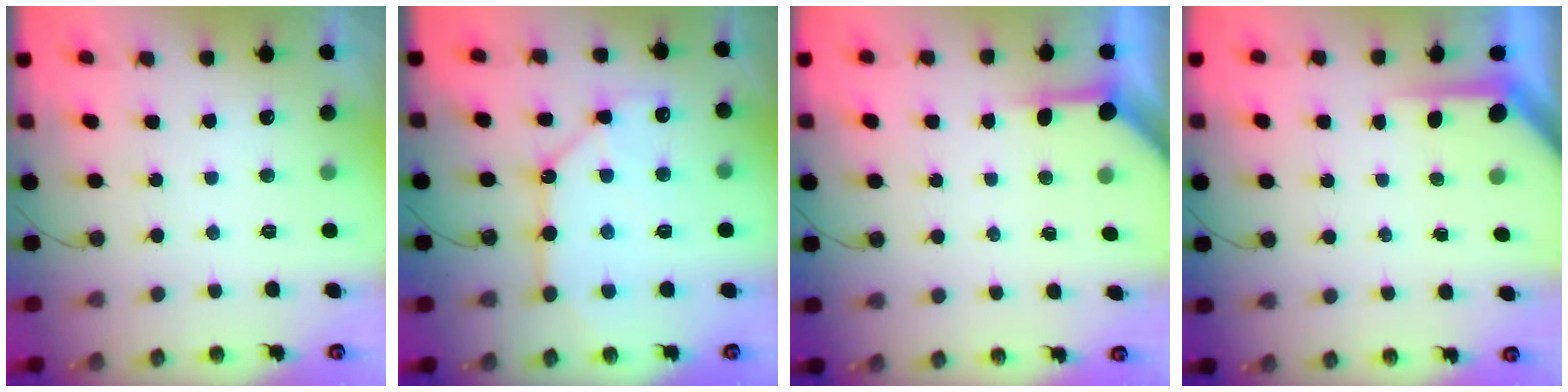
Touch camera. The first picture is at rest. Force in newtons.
{"total": 13.2, "press": 13.1, "slide": 0.9}
{"total": 3.8, "press": 3.8, "slide": 0.5}
{"total": 4.5, "press": 4.5, "slide": 0.4}